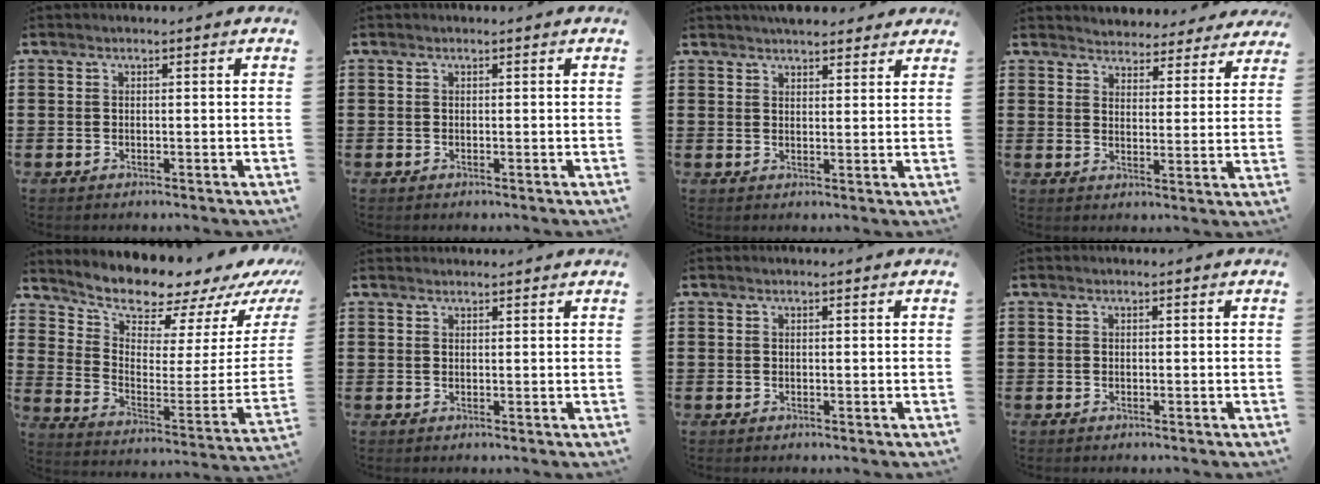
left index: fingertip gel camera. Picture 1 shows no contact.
{"total": 0.0}
{"total": 3.7, "force": [3.4, 0.9, 0.9], "torque": [-0.017, -0.007, 0.064]}
{"total": 3.6, "force": [3.6, 0.5, -0.3], "torque": [-0.013, -0.019, 0.063]}
{"total": 8.0, "force": [7.8, 1.1, 1.4], "torque": [-0.048, -0.092, 0.126]}
{"total": 1.1, "force": [1.1, 0.0, 0.0], "torque": [-0.003, -0.001, 0.022]}
{"total": 0.0}
{"total": 0.0}